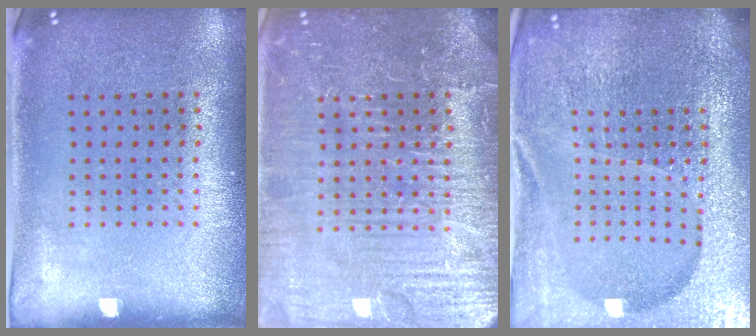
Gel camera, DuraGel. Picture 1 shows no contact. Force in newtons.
{"total": 7.7, "press": 7.7, "slide": 0.9}
{"total": 6.4, "press": 5.5, "slide": 3.1}